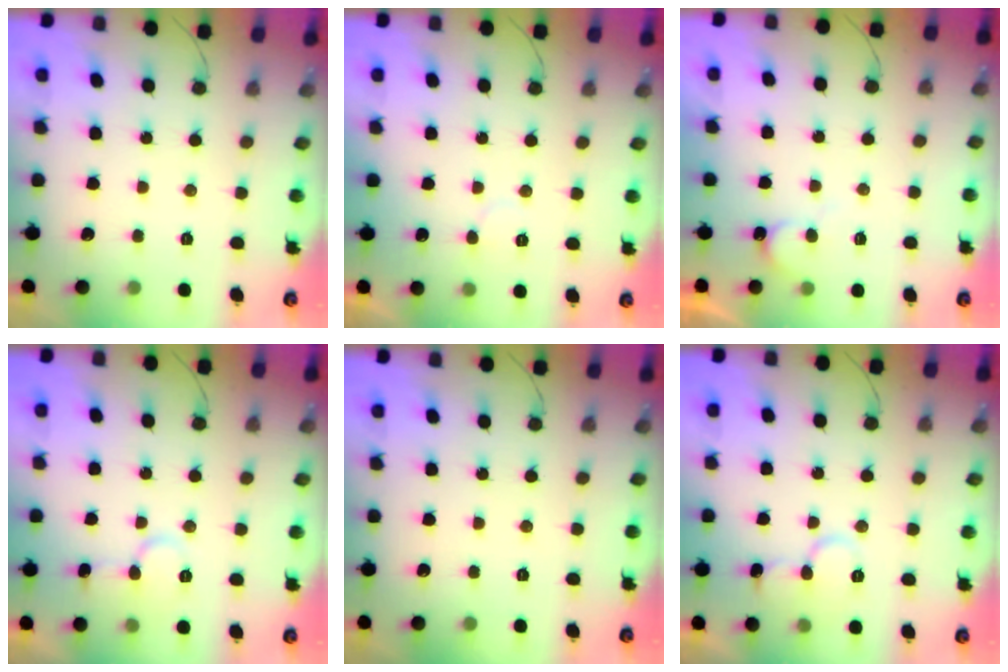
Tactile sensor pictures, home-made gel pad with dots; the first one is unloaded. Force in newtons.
{"total": 4.2, "press": 4.2, "slide": 0.3}
{"total": 5.4, "press": 5.4, "slide": 0.4}
{"total": 7.3, "press": 7.2, "slide": 0.7}
{"total": 0.0}
{"total": 9.9, "press": 9.8, "slide": 1.0}